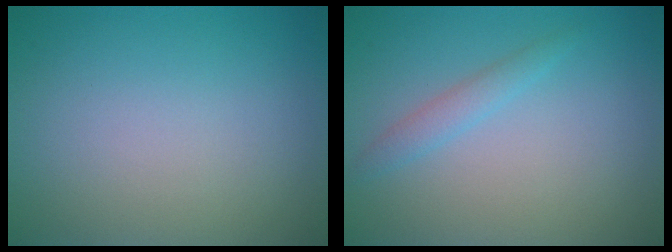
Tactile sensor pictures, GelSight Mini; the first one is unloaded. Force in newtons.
{"total": 1.5, "press": 1.5, "slide": 0.1}